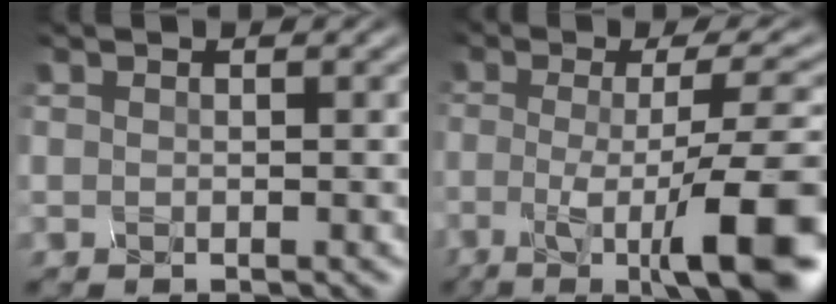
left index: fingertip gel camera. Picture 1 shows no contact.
{"total": 9.7, "force": [-3.1, 1.9, 9.0], "torque": [-0.130, -0.009, -0.031]}